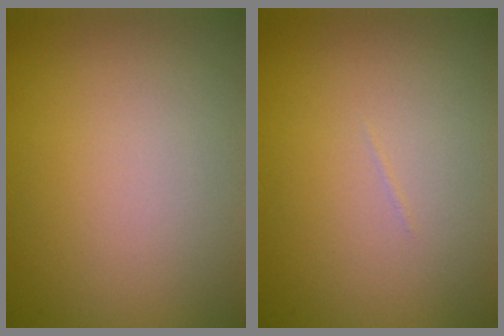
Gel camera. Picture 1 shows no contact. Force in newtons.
{"total": 0.0}